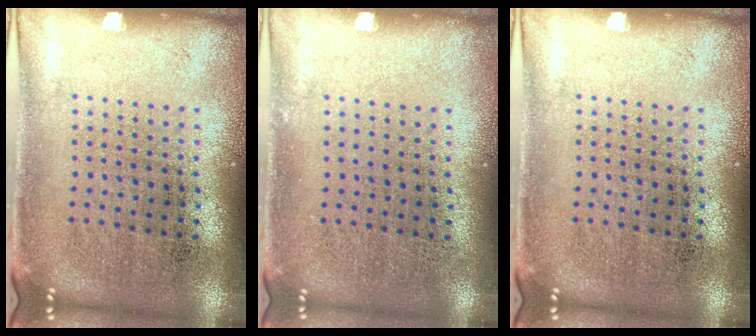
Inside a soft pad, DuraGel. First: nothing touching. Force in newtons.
{"total": 0.0}
{"total": 0.0}